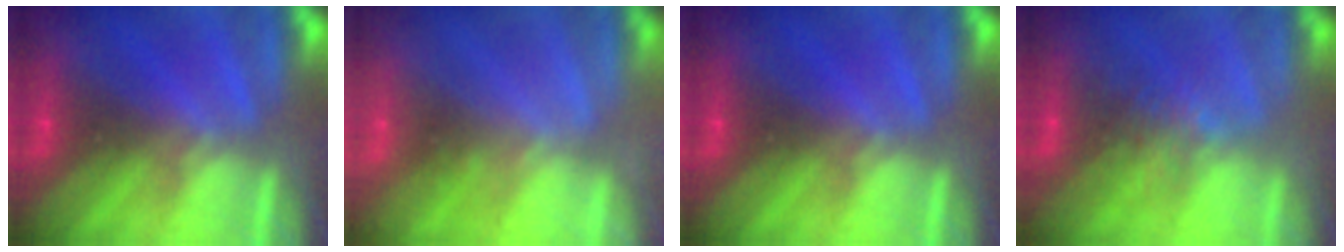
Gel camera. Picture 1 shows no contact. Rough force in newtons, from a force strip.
{"total": 2.4}
{"total": 0.0}
{"total": 4.1}